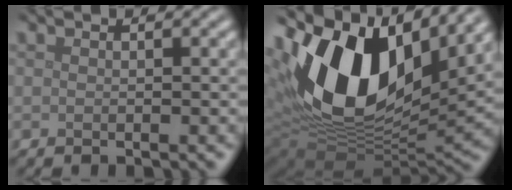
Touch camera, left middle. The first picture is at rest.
{"total": 17.2, "force": [5.5, 9.9, 12.9], "torque": [-0.261, 0.008, 0.090]}